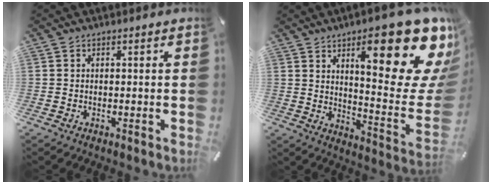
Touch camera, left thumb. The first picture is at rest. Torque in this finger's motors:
{"motor_torque": [2.75, 2.26, 1.60, -1.17, 0.27]}